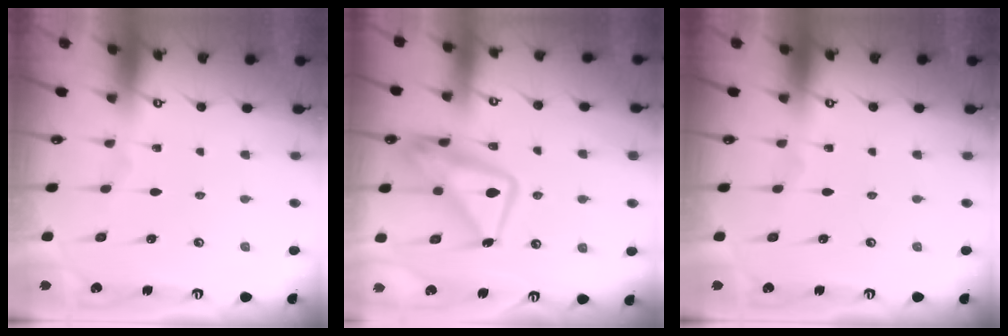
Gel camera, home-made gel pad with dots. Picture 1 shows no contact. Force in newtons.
{"total": 15.0, "press": 14.9, "slide": 1.5}
{"total": 0.0}